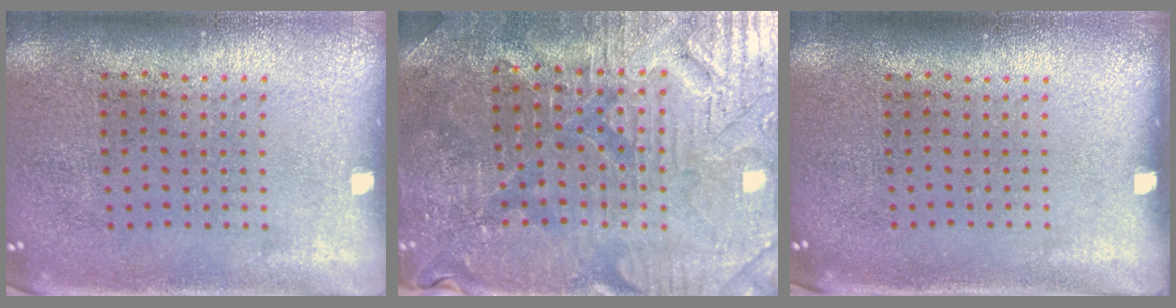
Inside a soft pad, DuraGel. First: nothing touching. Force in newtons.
{"total": 3.5, "press": 3.5, "slide": 0.5}
{"total": 0.0}